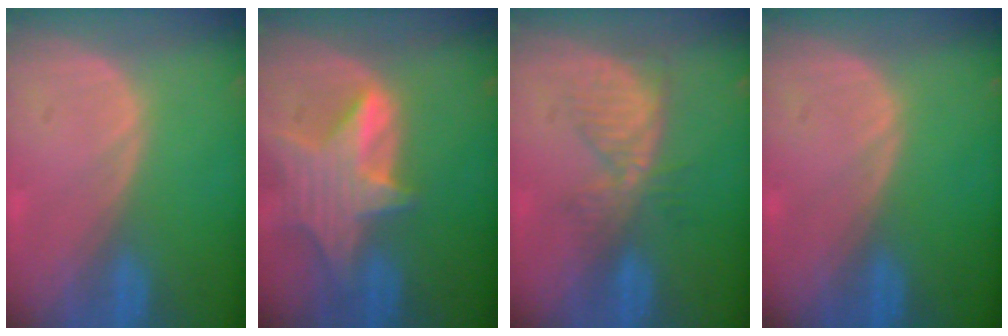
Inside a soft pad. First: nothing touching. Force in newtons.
{"total": 8.5, "press": 7.6, "slide": 3.9}
{"total": 5.4, "press": 5.3, "slide": 0.6}
{"total": 0.0}